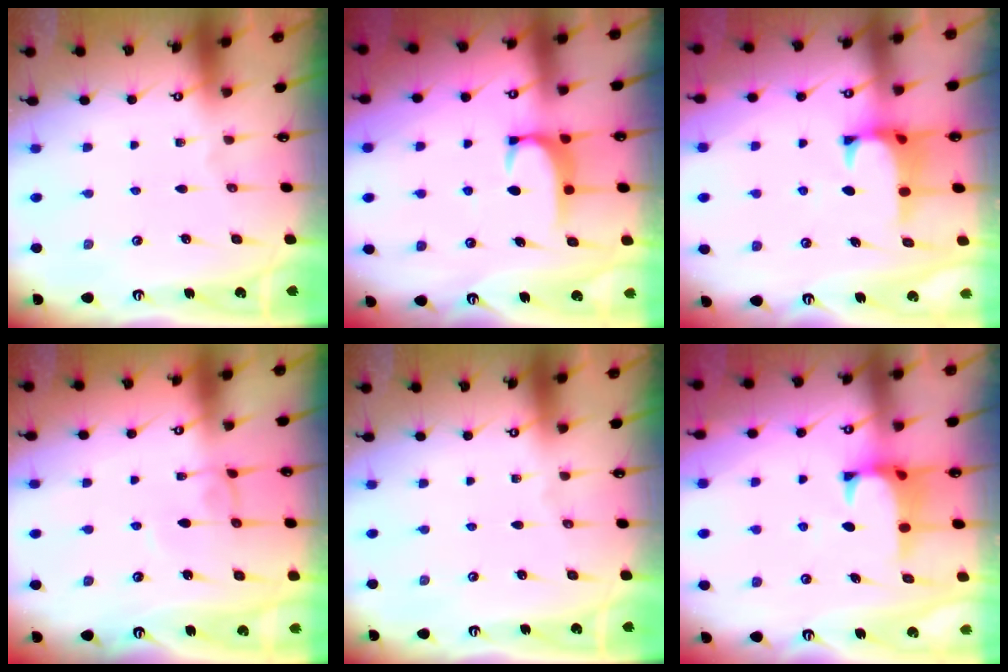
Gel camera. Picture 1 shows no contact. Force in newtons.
{"total": 2.0, "press": 1.9, "slide": 0.5}
{"total": 1.0, "press": 0.7, "slide": 0.8}
{"total": 2.3, "press": 2.3, "slide": 0.2}
{"total": 0.0}
{"total": 1.0, "press": 0.7, "slide": 0.8}